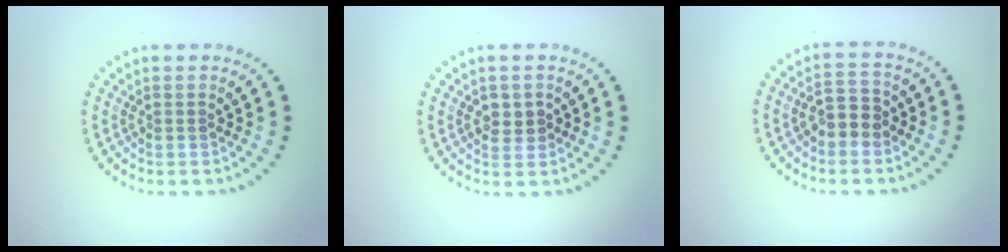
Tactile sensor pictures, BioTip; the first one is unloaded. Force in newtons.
{"total": 1.9, "press": 1.8, "slide": 0.3}
{"total": 2.7, "press": 2.6, "slide": 0.6}